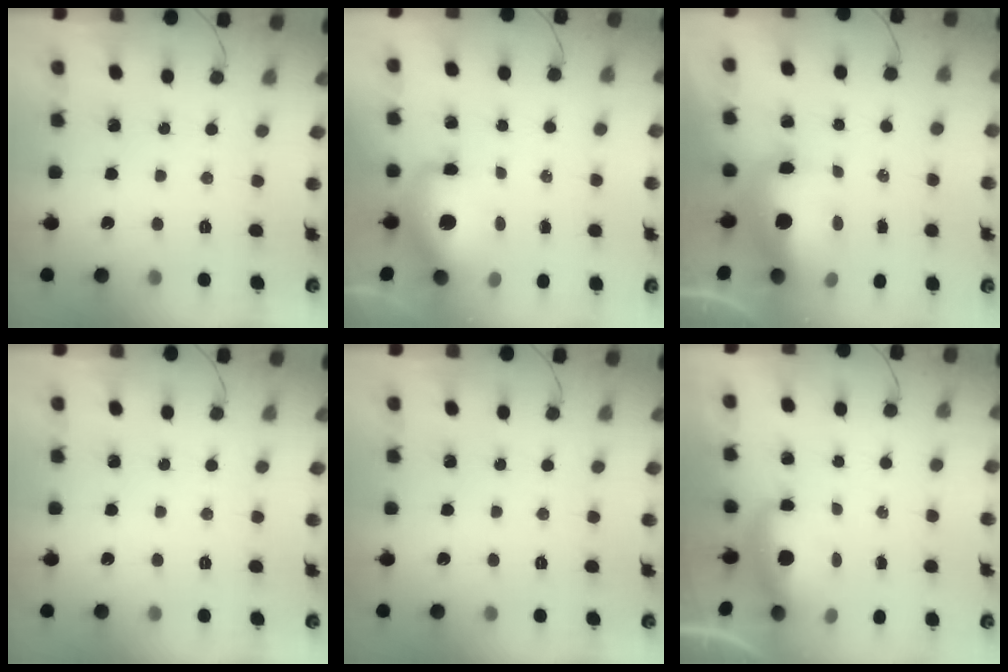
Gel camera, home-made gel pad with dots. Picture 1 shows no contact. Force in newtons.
{"total": 11.6, "press": 11.2, "slide": 3.1}
{"total": 12.0, "press": 11.7, "slide": 2.7}
{"total": 0.0}
{"total": 0.0}
{"total": 5.3, "press": 5.3, "slide": 0.6}